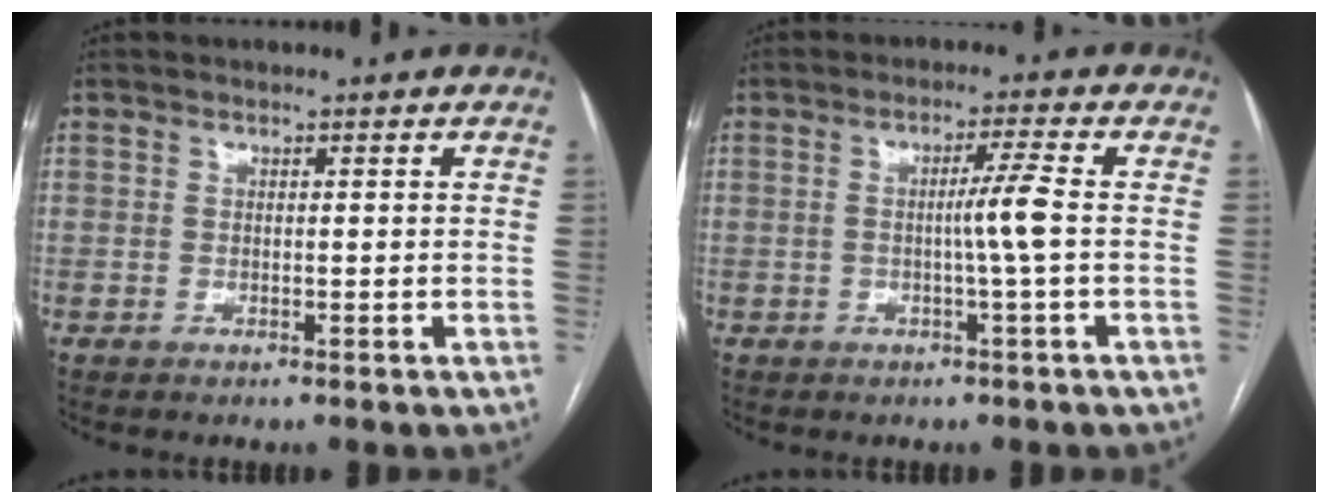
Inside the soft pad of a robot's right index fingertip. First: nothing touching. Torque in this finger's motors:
{"motor_torque": [0.15, 0.04, 0.17, 0.07]}